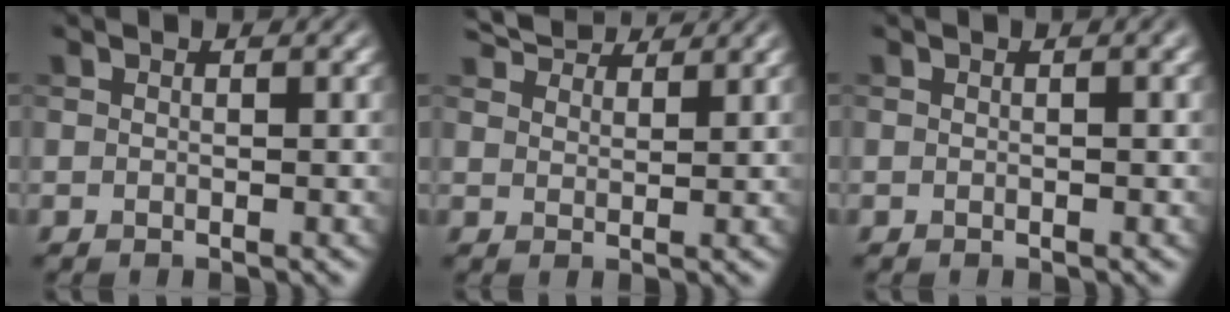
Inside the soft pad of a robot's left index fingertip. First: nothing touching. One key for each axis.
{"total": 4.9, "fx": 4.4, "fy": 1.3, "fz": 1.6, "tx": -0.038, "ty": 0.012, "tz": 0.069}
{"total": 0.6, "fx": -0.1, "fy": 0.1, "fz": 0.6, "tx": -0.012, "ty": 0.002, "tz": -0.002}